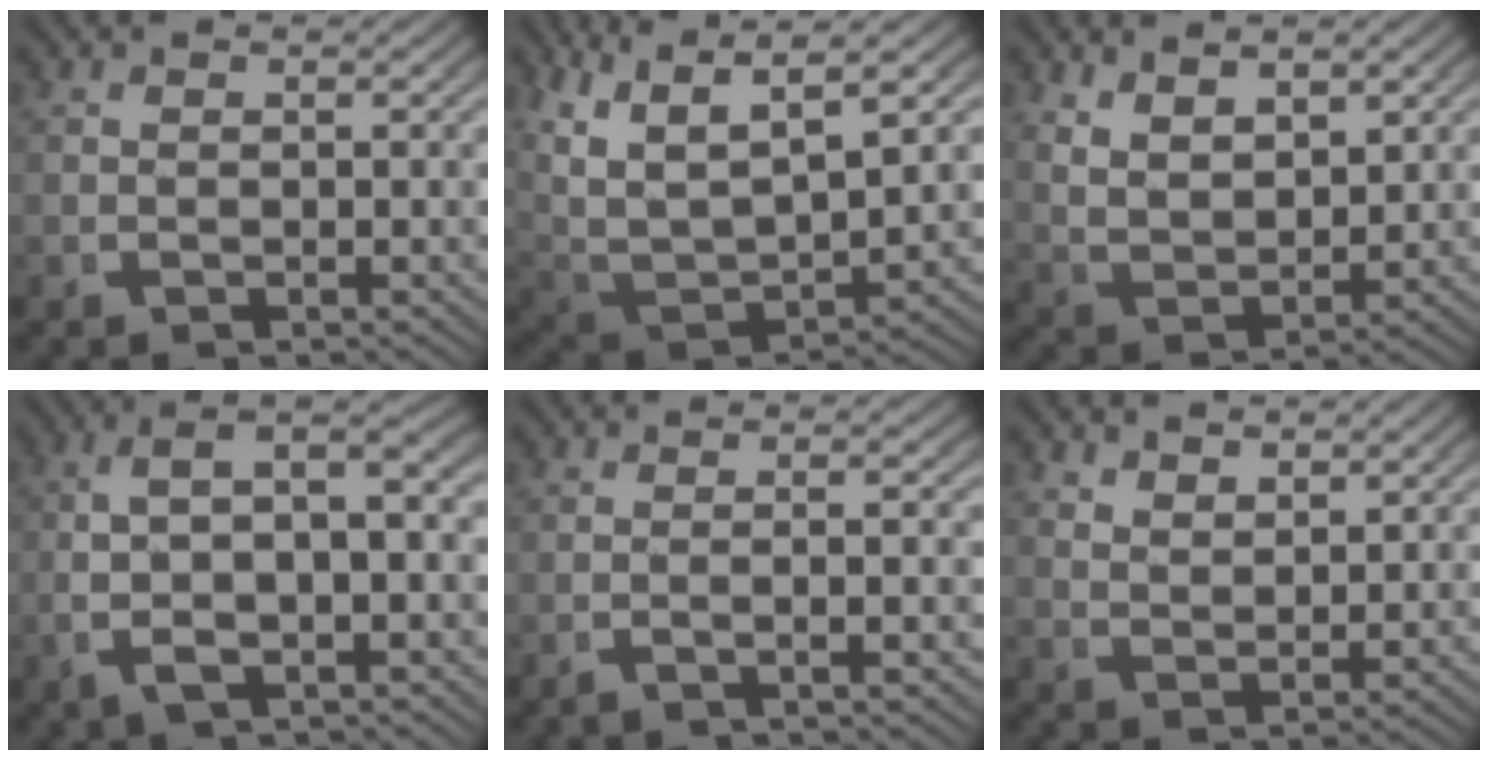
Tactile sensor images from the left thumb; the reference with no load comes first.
{"total": 13.6, "force": [1.9, 9.8, 9.1], "torque": [-0.228, -0.048, 0.045]}
{"total": 5.0, "force": [2.1, 3.3, 3.1], "torque": [-0.074, -0.017, 0.051]}
{"total": 7.6, "force": [0.0, 3.9, 6.5], "torque": [-0.121, -0.002, -0.001]}
{"total": 2.5, "force": [-1.2, -0.2, 2.2], "torque": [-0.043, 0.006, -0.023]}
{"total": 2.7, "force": [2.6, 0.4, 0.7], "torque": [-0.008, -0.001, 0.057]}